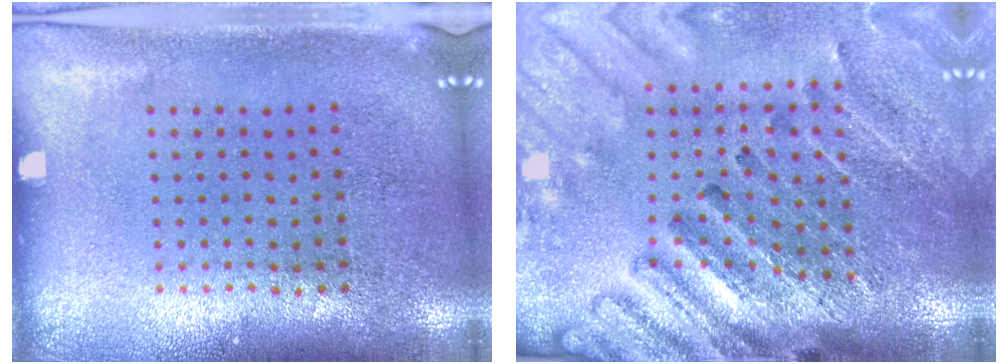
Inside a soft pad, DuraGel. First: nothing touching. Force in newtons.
{"total": 2.8, "press": 2.7, "slide": 0.6}